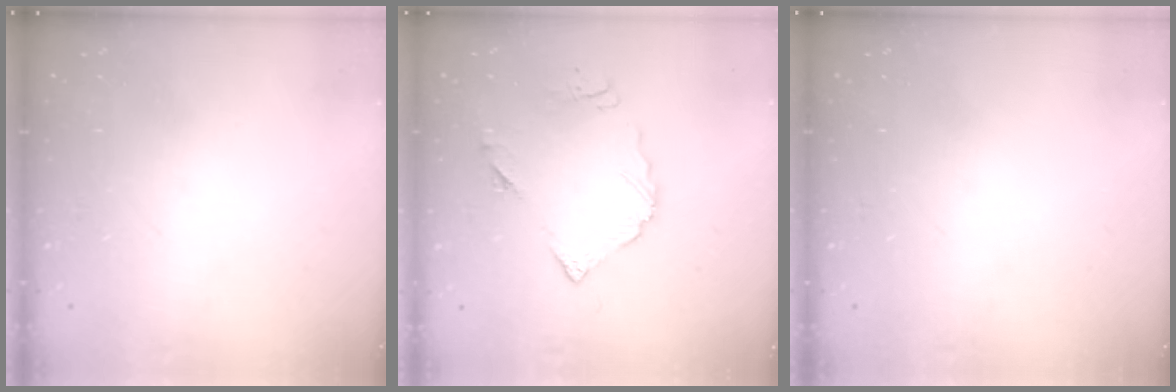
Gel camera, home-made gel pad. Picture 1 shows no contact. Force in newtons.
{"total": 8.7, "press": 8.7, "slide": 0.6}
{"total": 0.0}